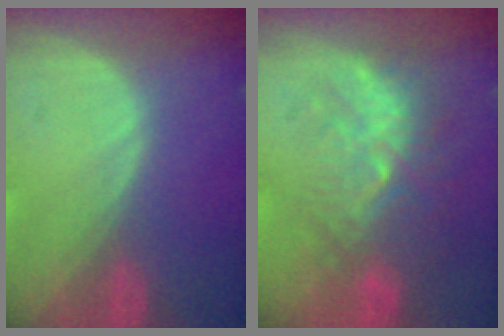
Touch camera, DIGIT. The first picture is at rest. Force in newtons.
{"total": 9.1, "press": 8.5, "slide": 3.4}